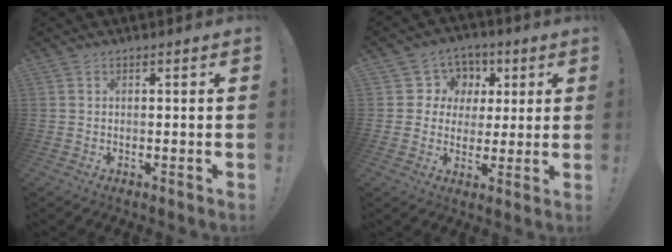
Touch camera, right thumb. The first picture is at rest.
{"total": 8.6, "force": [1.8, 8.2, 1.9], "torque": [-0.027, -0.011, 0.040]}